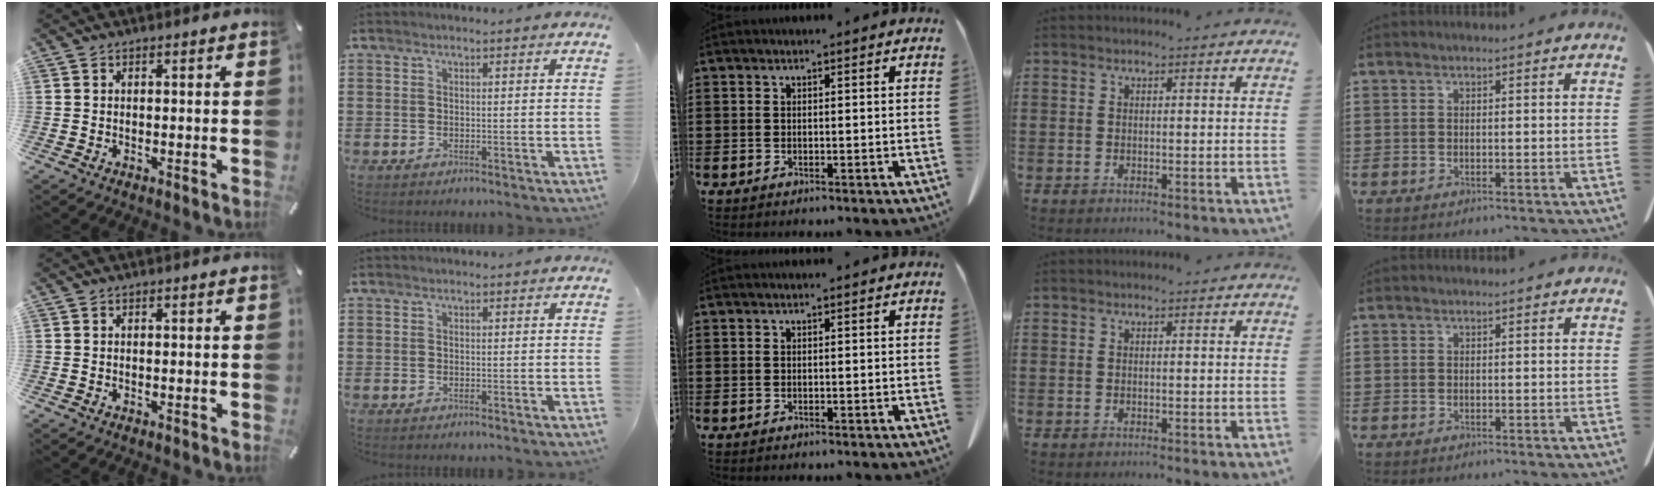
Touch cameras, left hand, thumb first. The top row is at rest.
{}